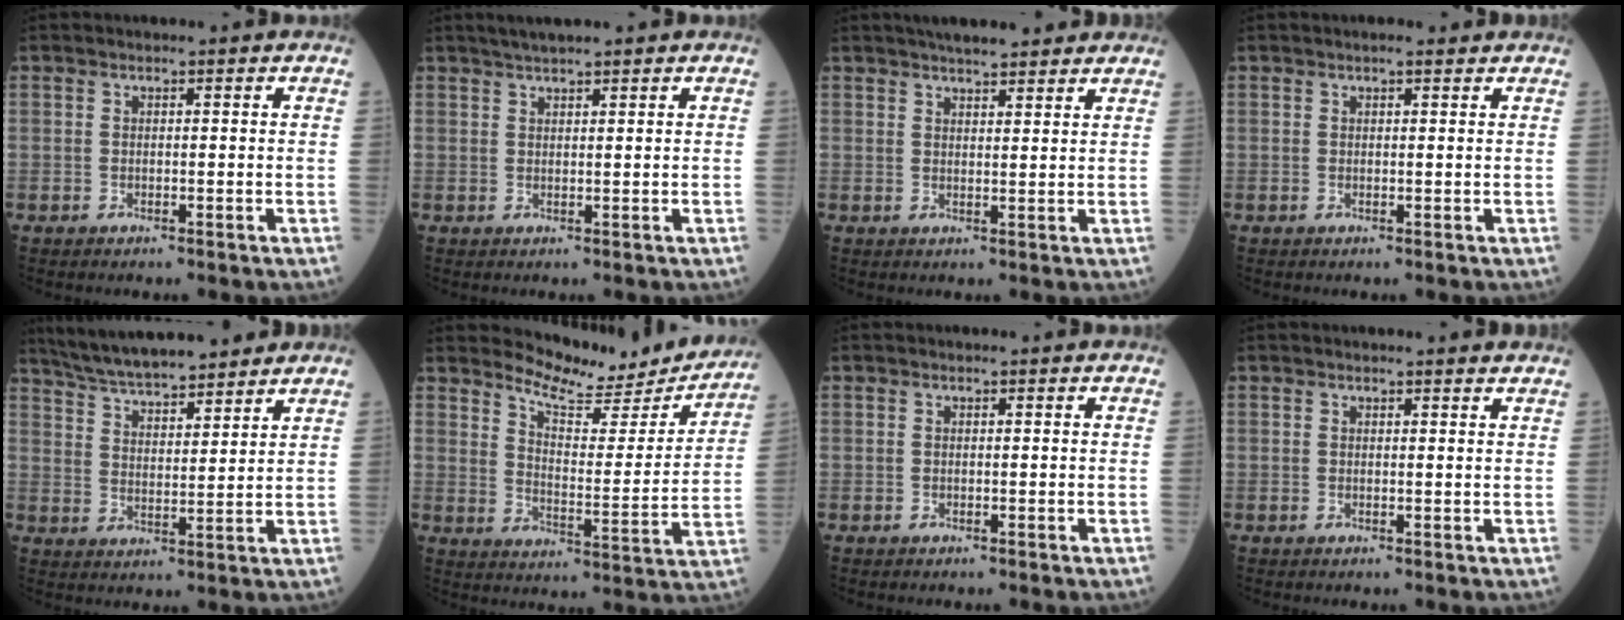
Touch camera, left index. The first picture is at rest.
{"total": 3.3, "force": [2.8, 0.0, 1.8], "torque": [-0.031, 0.020, 0.049]}
{"total": 8.4, "force": [7.1, 1.5, 4.1], "torque": [-0.056, 0.026, 0.098]}
{"total": 1.9, "force": [1.5, 0.3, 1.0], "torque": [-0.017, 0.011, 0.021]}
{"total": 13.9, "force": [12.4, 2.3, 6.0], "torque": [-0.103, 0.022, 0.204]}
{"total": 13.8, "force": [13.4, 2.2, 2.5], "torque": [-0.038, -0.039, 0.178]}
{"total": 0.0}
{"total": 2.2, "force": [2.1, -0.1, 0.5], "torque": [-0.013, -0.004, 0.017]}